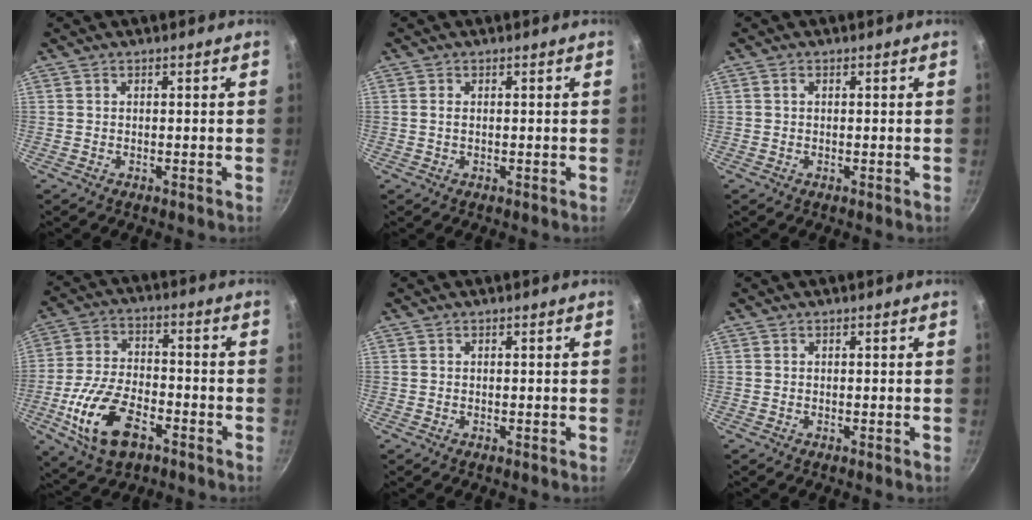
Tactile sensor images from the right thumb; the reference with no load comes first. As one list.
[{"total": 0.8, "force": [0.1, 0.4, 0.7], "torque": [-0.016, 0.000, 0.003]}, {"total": 0.6, "force": [0.1, 0.4, 0.4], "torque": [-0.007, 0.004, 0.002]}, {"total": 14.8, "force": [-6.3, 7.9, 10.8], "torque": [-0.201, 0.026, -0.120]}, {"total": 0.0}, {"total": 0.0}]